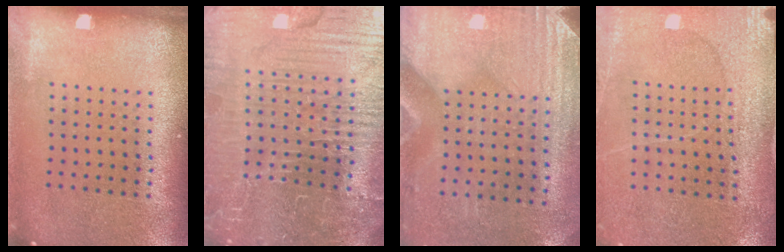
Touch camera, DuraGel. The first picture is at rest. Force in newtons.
{"total": 6.4, "press": 5.8, "slide": 2.8}
{"total": 3.1, "press": 2.7, "slide": 1.6}
{"total": 2.9, "press": 2.9, "slide": 0.2}